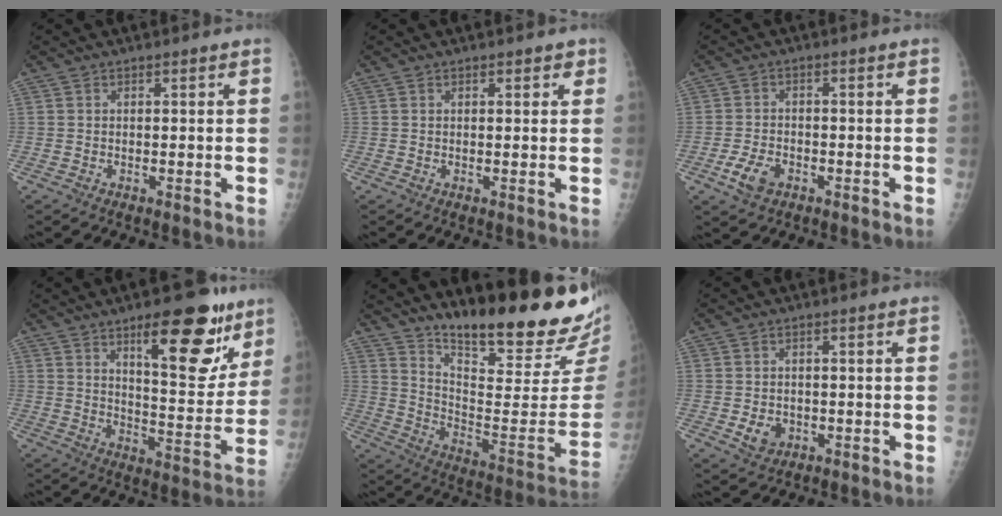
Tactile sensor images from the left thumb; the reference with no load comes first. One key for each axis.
{"total": 1.8, "fx": 1.0, "fy": 0.9, "fz": 1.3, "tx": -0.008, "ty": -0.002, "tz": 0.010}
{"total": 5.1, "fx": -2.5, "fy": 3.2, "fz": 3.1, "tx": -0.061, "ty": 0.010, "tz": -0.044}
{"total": 18.7, "fx": 10.7, "fy": 6.5, "fz": 13.9, "tx": -0.144, "ty": -0.061, "tz": 0.157}
{"total": 24.8, "fx": 20.0, "fy": 3.8, "fz": 14.2, "tx": -0.190, "ty": -0.145, "tz": 0.298}
{"total": 3.9, "fx": -0.9, "fy": 3.1, "fz": 2.0, "tx": -0.022, "ty": 0.002, "tz": -0.007}